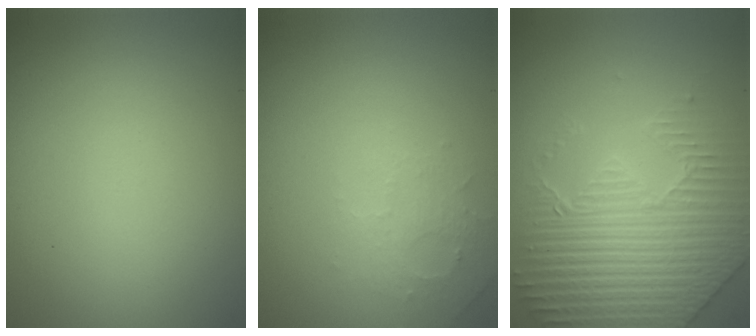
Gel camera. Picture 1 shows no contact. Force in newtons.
{"total": 1.8, "press": 1.7, "slide": 0.4}
{"total": 5.5, "press": 5.1, "slide": 2.0}